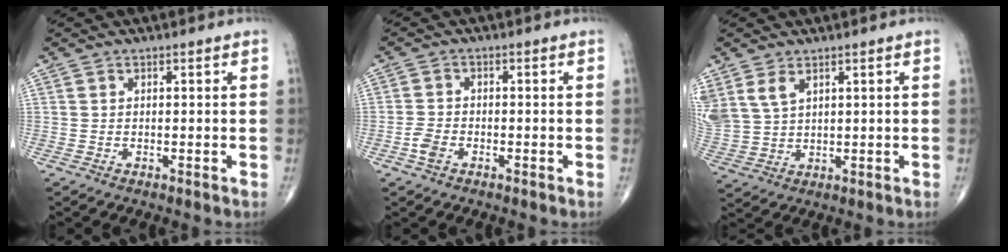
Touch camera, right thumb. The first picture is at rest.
{"total": 2.7, "force": [-1.5, 1.6, 1.6], "torque": [-0.038, 0.007, -0.031]}
{"total": 8.1, "force": [4.1, 5.0, 5.0], "torque": [-0.113, -0.006, 0.097]}